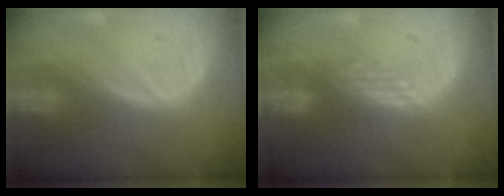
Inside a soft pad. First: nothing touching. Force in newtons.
{"total": 2.9, "press": 2.4, "slide": 1.6}